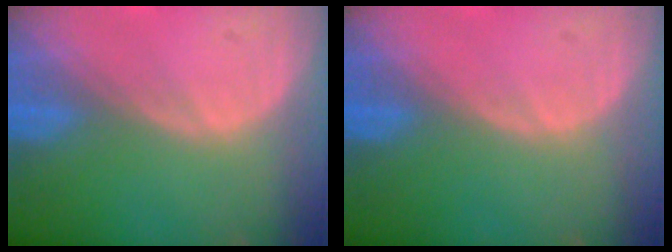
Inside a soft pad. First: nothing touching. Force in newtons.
{"total": 0.0}